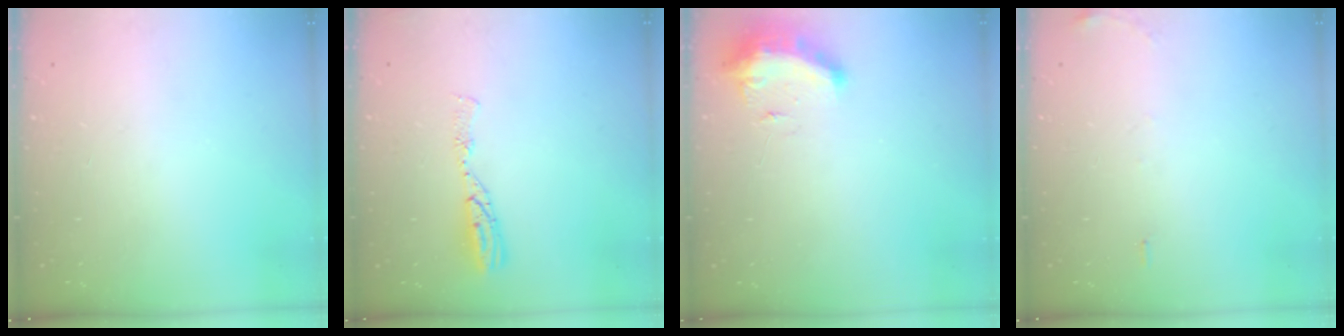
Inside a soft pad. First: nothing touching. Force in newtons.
{"total": 7.8, "press": 7.8, "slide": 0.8}
{"total": 9.8, "press": 9.8, "slide": 0.5}
{"total": 6.5, "press": 6.2, "slide": 1.8}